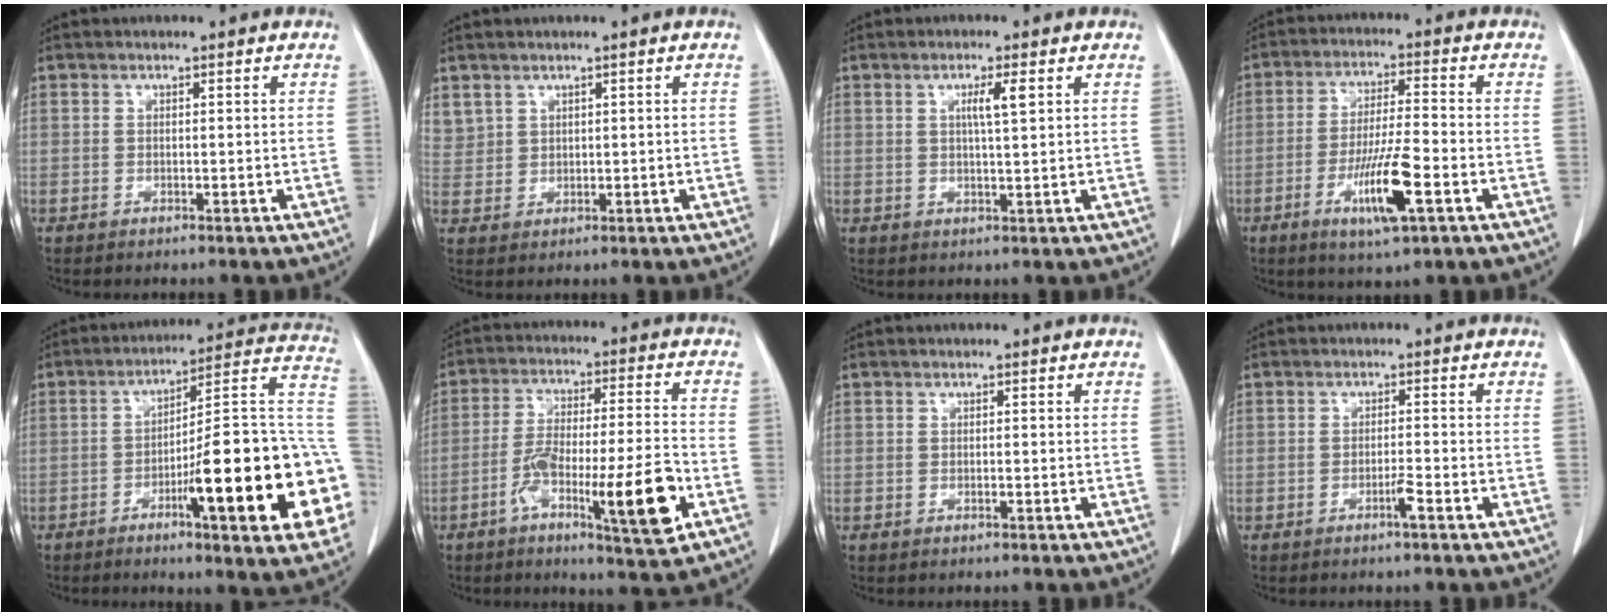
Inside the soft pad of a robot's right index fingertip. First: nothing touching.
{"total": 3.5, "force": [2.2, 2.6, 0.7], "torque": [-0.019, 0.010, 0.057]}
{"total": 3.2, "force": [1.1, -0.1, 3.0], "torque": [-0.053, 0.000, 0.018]}
{"total": 10.0, "force": [-4.0, 0.8, 9.1], "torque": [-0.169, -0.013, -0.070]}
{"total": 23.4, "force": [-6.4, 2.3, 22.4], "torque": [-0.232, 0.013, -0.090]}
{"total": 14.2, "force": [-5.7, 1.4, 12.9], "torque": [-0.221, -0.002, -0.091]}
{"total": 0.0}
{"total": 1.8, "force": [-1.1, -0.2, 1.4], "torque": [-0.027, -0.001, -0.021]}